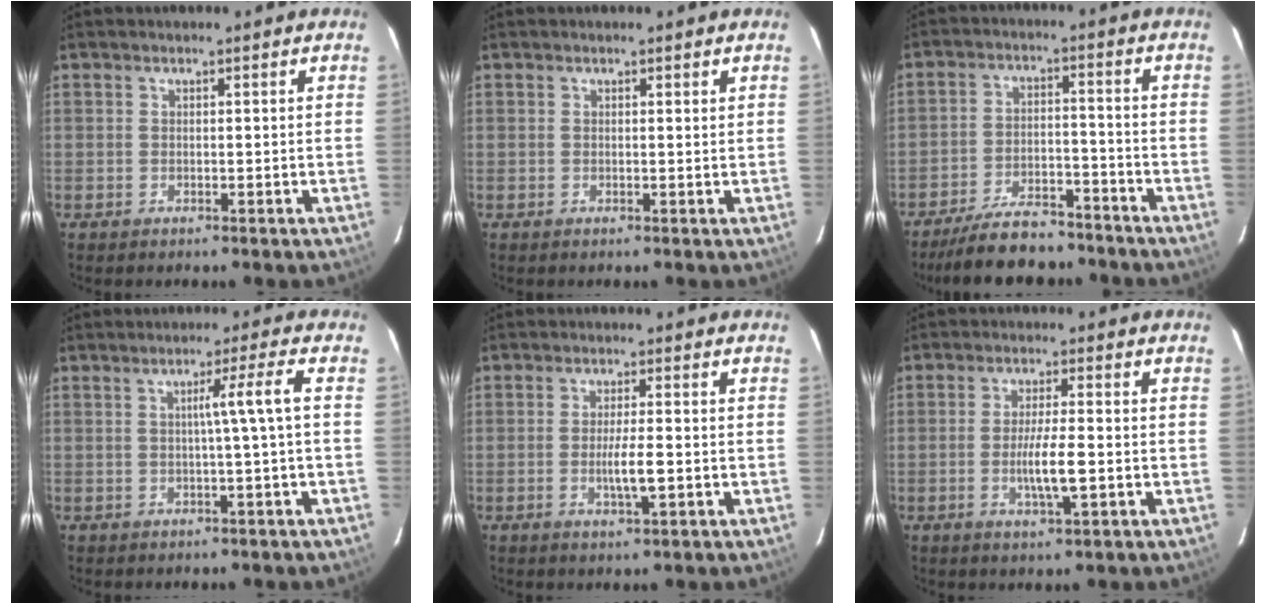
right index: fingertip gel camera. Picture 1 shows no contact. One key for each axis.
{"total": 0.8, "fx": 0.7, "fy": 0.2, "fz": 0.4, "tx": -0.006, "ty": 0.006, "tz": 0.010}
{"total": 10.2, "fx": -9.0, "fy": 3.2, "fz": 3.7, "tx": -0.063, "ty": 0.000, "tz": -0.151}
{"total": 3.9, "fx": 0.2, "fy": -1.5, "fz": 3.7, "tx": -0.059, "ty": 0.004, "tz": 0.005}
{"total": 4.1, "fx": -0.9, "fy": 0.2, "fz": 4.0, "tx": -0.072, "ty": -0.005, "tz": -0.016}
{"total": 5.7, "fx": -1.2, "fy": 0.3, "fz": 5.5, "tx": -0.102, "ty": -0.009, "tz": -0.021}